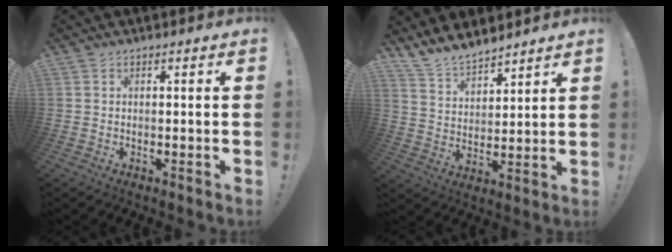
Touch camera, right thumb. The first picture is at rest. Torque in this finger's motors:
{"motor_torque": [0.02, 0.03, 0.13, 0.11, 0.14]}